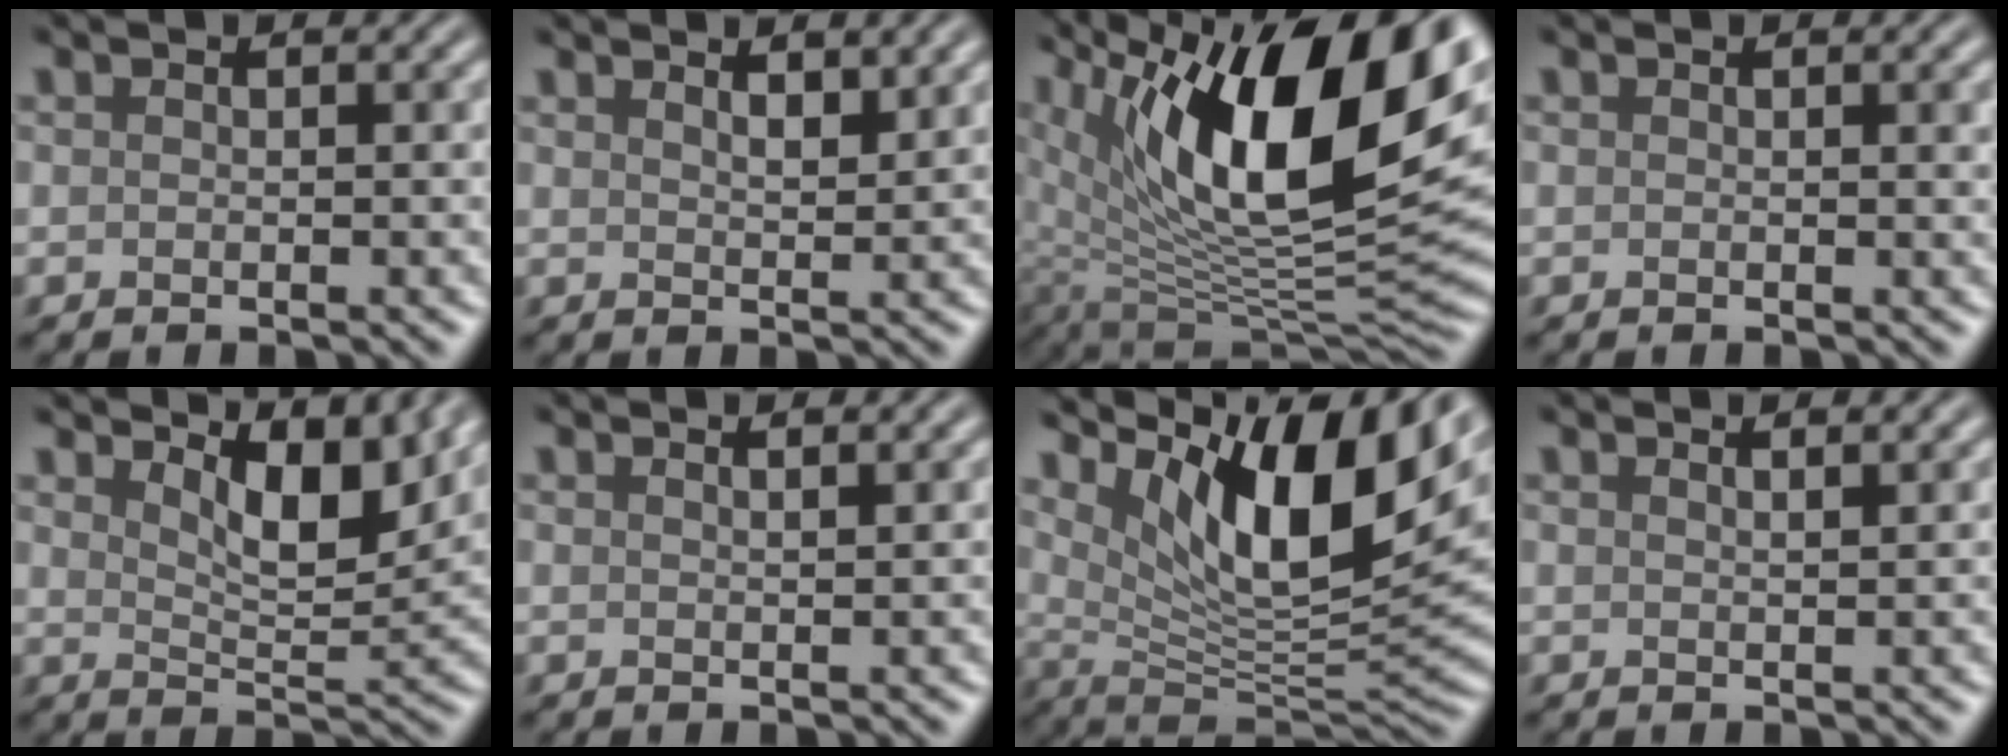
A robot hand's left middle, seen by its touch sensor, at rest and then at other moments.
{"total": 1.7, "force": [1.5, 0.1, 0.8], "torque": [-0.014, -0.001, 0.028]}
{"total": 17.6, "force": [7.3, 7.5, 14.1], "torque": [-0.218, 0.012, 0.124]}
{"total": 0.7, "force": [0.2, 0.2, 0.7], "torque": [-0.009, -0.002, 0.003]}
{"total": 5.0, "force": [3.3, 1.5, 3.4], "torque": [-0.061, -0.007, 0.047]}
{"total": 1.0, "force": [0.9, 0.0, 0.4], "torque": [-0.009, 0.000, 0.008]}
{"total": 12.4, "force": [6.1, 3.6, 10.2], "torque": [-0.164, -0.005, 0.115]}
{"total": 1.3, "force": [1.1, 0.1, 0.6], "torque": [-0.007, 0.002, 0.008]}